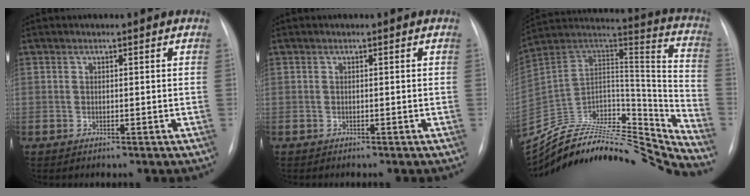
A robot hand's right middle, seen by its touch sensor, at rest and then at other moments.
{"total": 0.0}
{"total": 30.1, "force": [-28.5, 4.4, 8.8], "torque": [-0.131, 0.020, -0.435]}